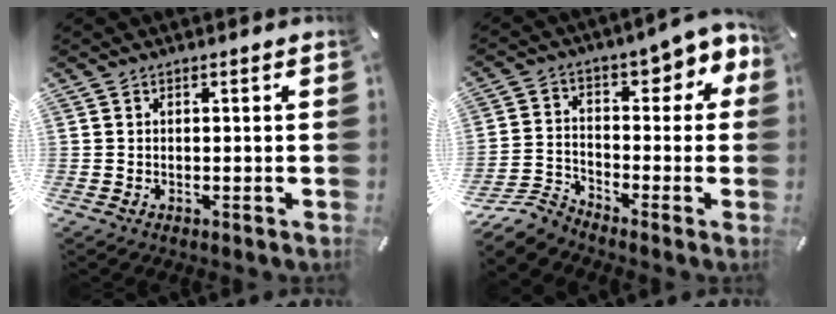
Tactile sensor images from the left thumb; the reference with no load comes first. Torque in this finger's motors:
{"motor_torque": [-0.15, 0.21, 0.67, 0.66, 0.06]}